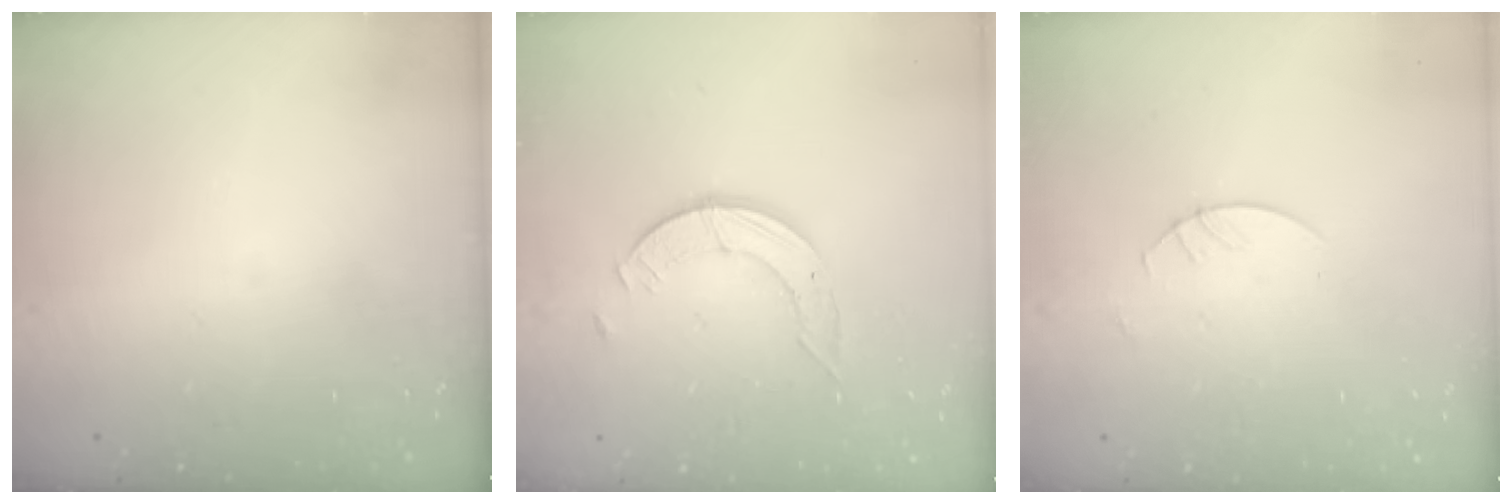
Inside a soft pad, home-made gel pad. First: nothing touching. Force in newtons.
{"total": 3.7, "press": 3.6, "slide": 0.4}
{"total": 2.7, "press": 2.7, "slide": 0.2}